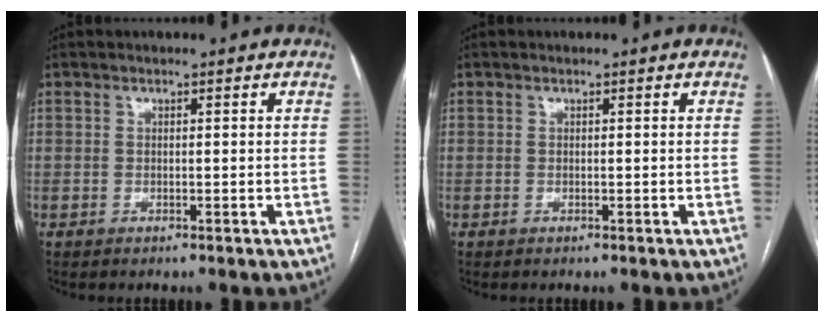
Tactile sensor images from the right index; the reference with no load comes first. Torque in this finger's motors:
{"motor_torque": [0.00, 0.00, 0.00, 0.00]}